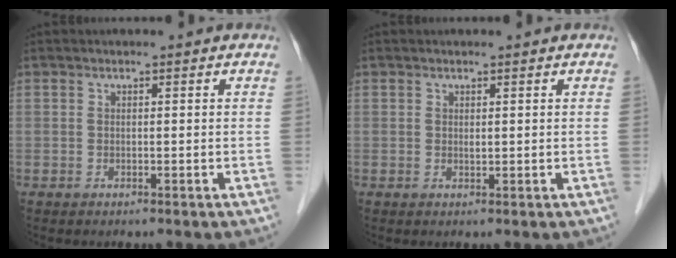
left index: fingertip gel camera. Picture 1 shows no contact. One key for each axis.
{"total": 0.7, "fx": 0.4, "fy": 0.3, "fz": 0.5, "tx": -0.009, "ty": -0.003, "tz": 0.007}